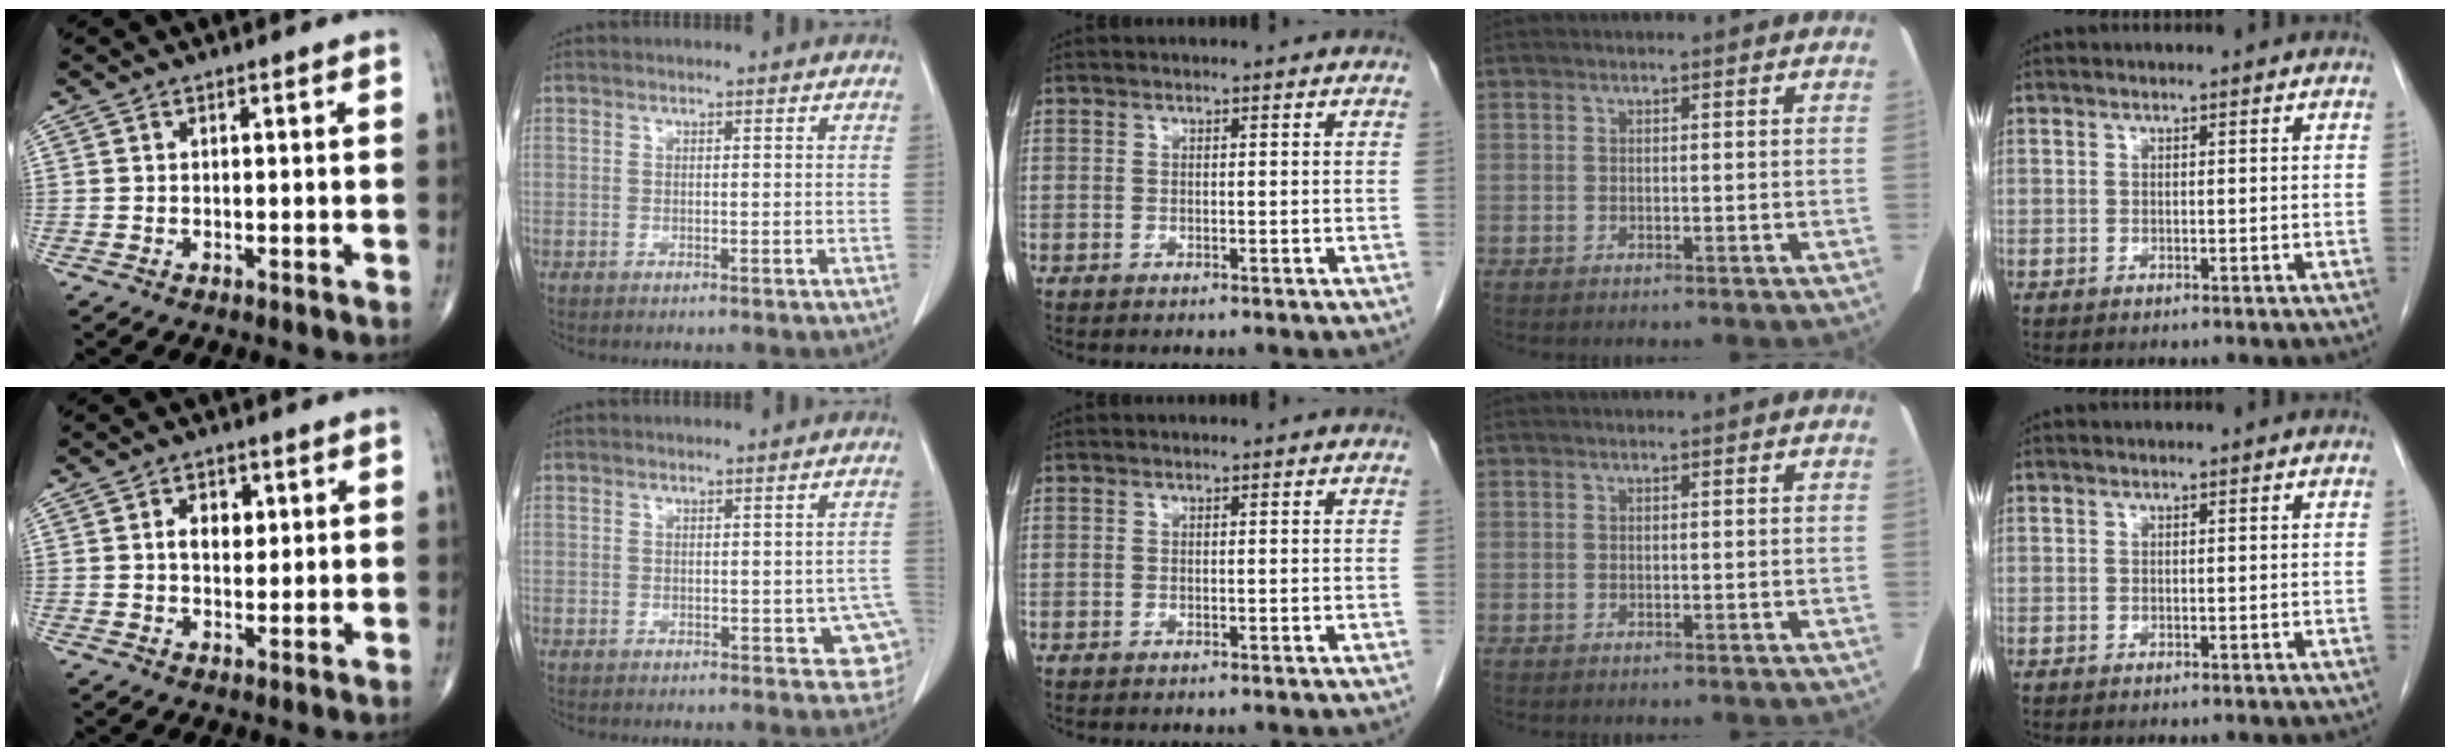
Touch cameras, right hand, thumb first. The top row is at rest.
{"thumb": {"total": 4.7, "force": [1.1, 3.3, 3.2], "torque": [-0.029, -0.002, 0.015]}, "index": {"total": 6.1, "force": [-1.4, 2.7, 5.3], "torque": [-0.039, 0.010, -0.013]}}